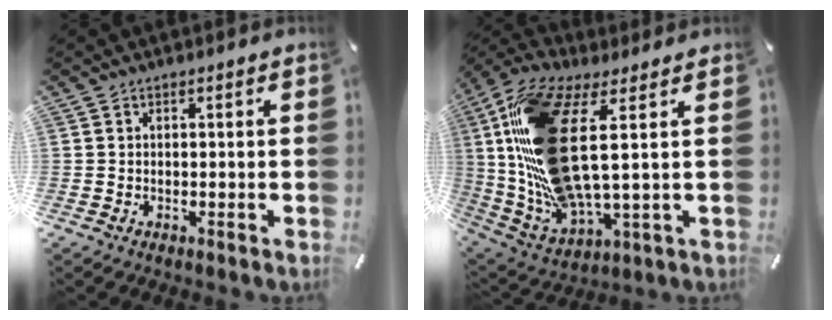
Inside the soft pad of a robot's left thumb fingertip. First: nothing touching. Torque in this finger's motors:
{"motor_torque": [2.50, 2.50, 2.77, 0.00, 1.05]}